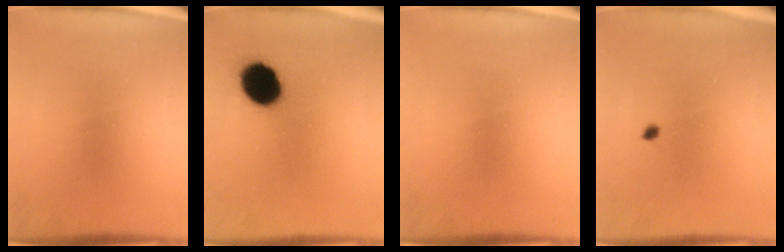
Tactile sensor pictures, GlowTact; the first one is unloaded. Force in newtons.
{"total": 11.5}
{"total": 0.0}
{"total": 0.8}